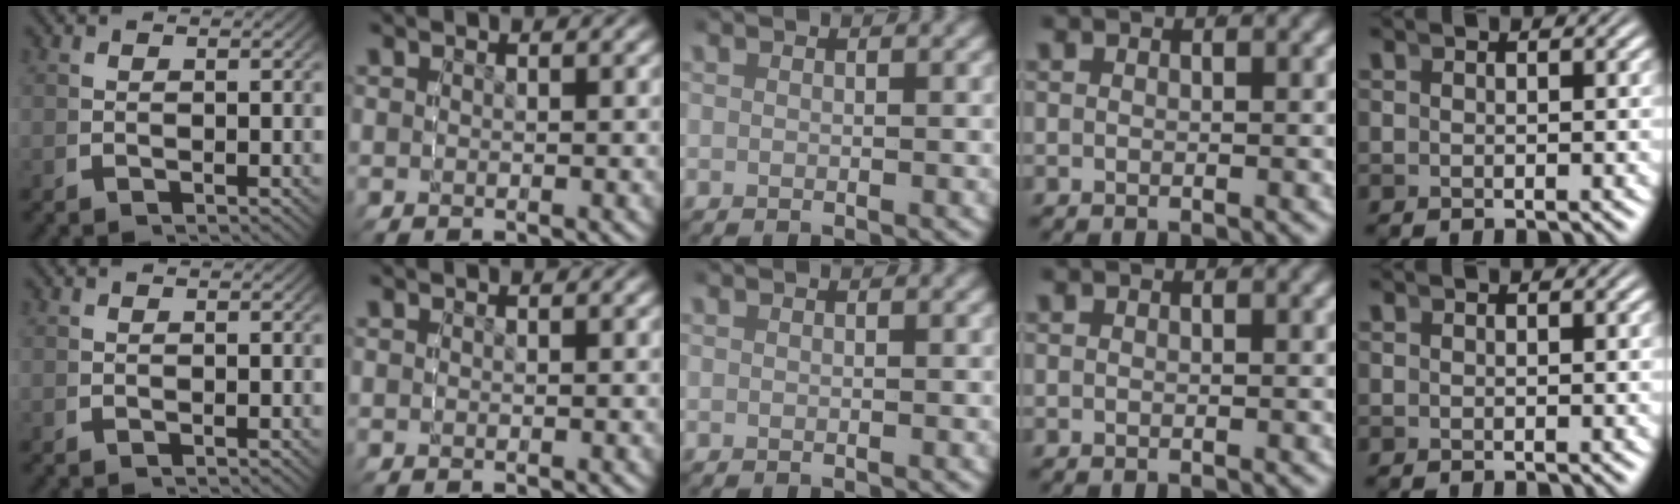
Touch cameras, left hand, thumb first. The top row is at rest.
{}